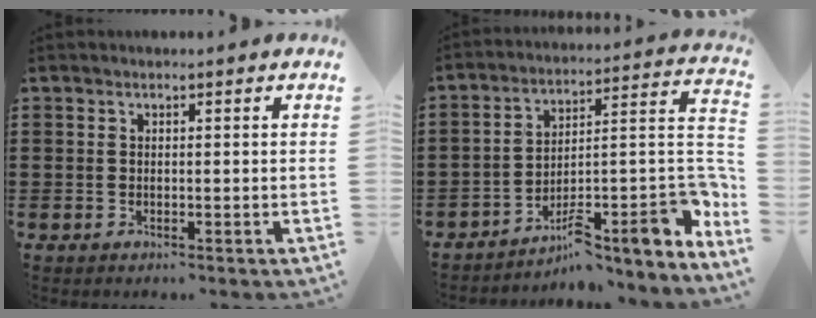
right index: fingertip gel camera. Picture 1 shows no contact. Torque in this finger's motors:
{"motor_torque": [2.14, 0.00, 0.65, 0.17]}